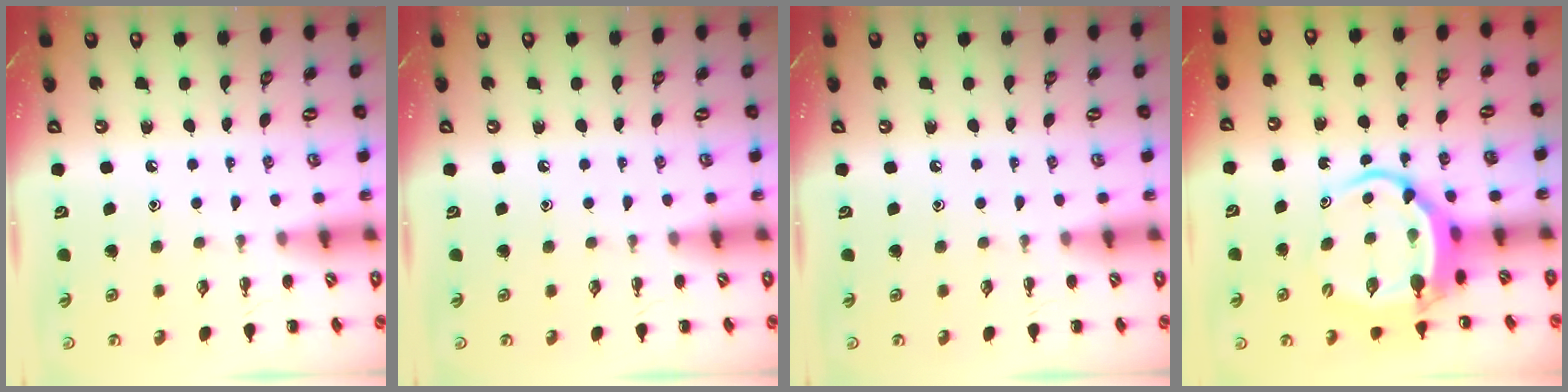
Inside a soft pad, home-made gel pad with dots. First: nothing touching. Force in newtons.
{"total": 0.0}
{"total": 0.0}
{"total": 6.7, "press": 6.4, "slide": 1.8}